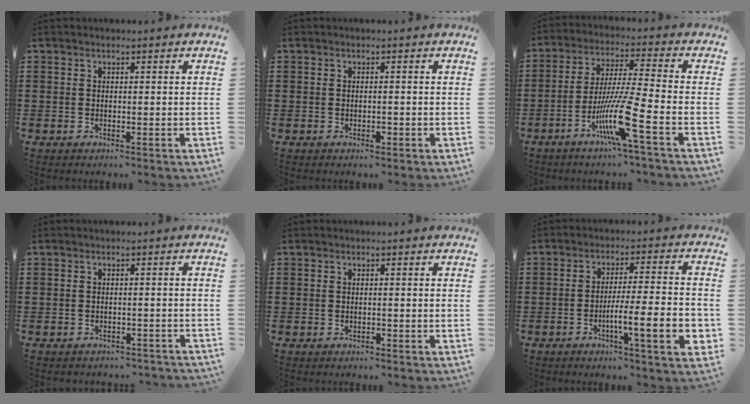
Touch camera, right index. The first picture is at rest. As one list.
[{"total": 0.9, "force": [-0.5, 0.4, 0.7], "torque": [-0.015, -0.003, -0.008]}, {"total": 11.1, "force": [-5.2, 0.2, 9.7], "torque": [-0.200, -0.010, -0.103]}, {"total": 1.6, "force": [-1.6, 0.4, 0.1], "torque": [-0.009, 0.000, -0.033]}, {"total": 0.5, "force": [-0.4, 0.2, 0.2], "torque": [-0.007, -0.002, -0.008]}, {"total": 9.6, "force": [-3.3, 1.3, 8.9], "torque": [-0.159, -0.009, -0.060]}]